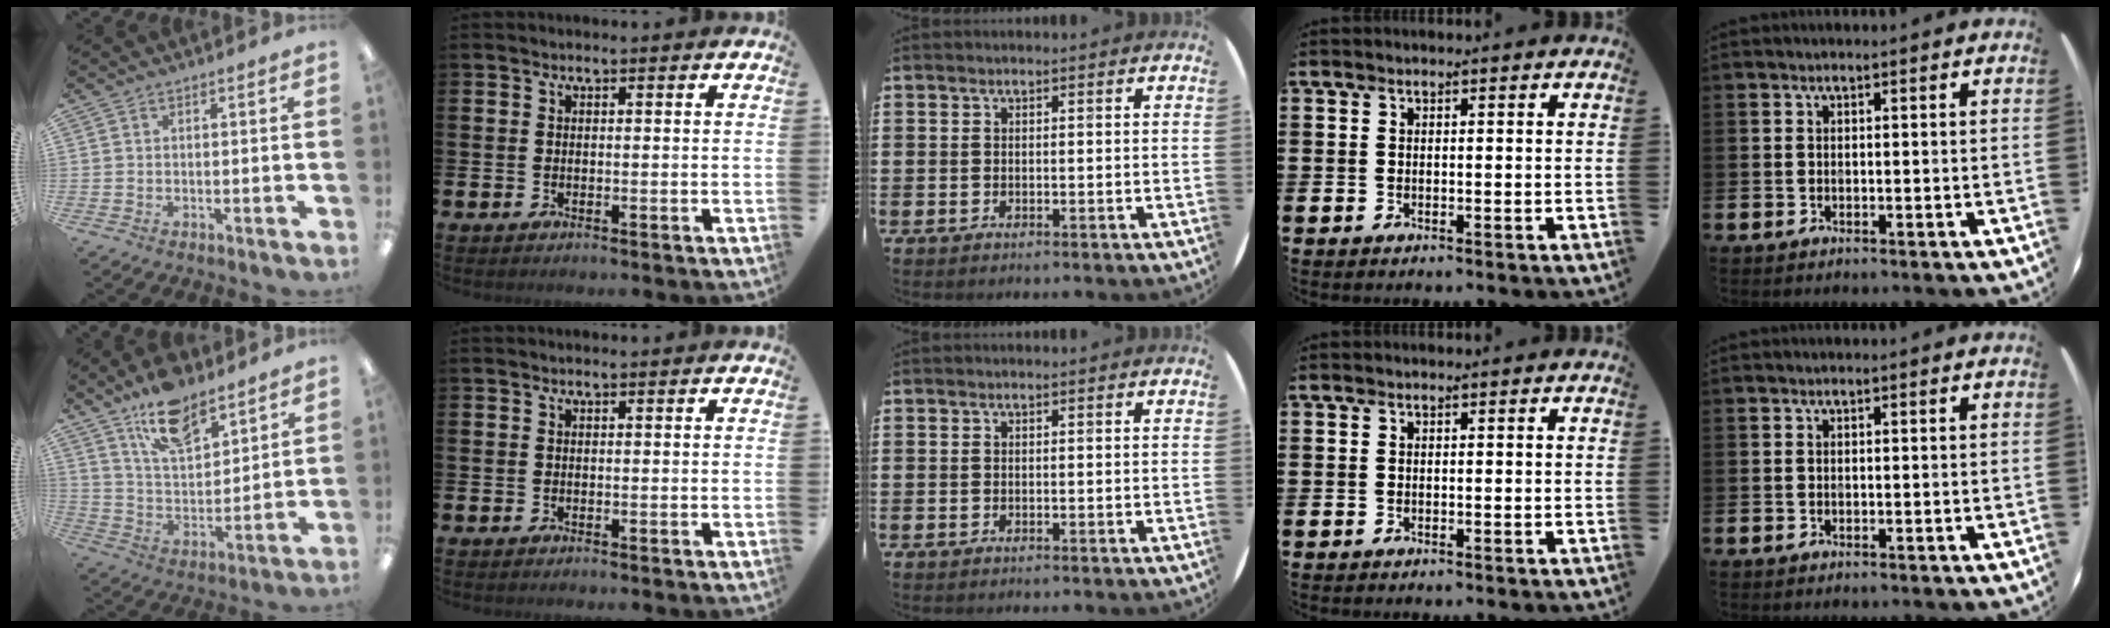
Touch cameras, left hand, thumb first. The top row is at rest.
{"thumb": {"total": 13.8, "force": [10.3, 5.9, 6.9], "torque": [-0.124, -0.050, 0.187]}}